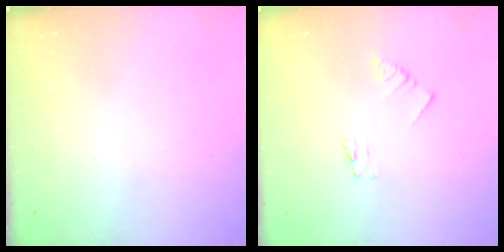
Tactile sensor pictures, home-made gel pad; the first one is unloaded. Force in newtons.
{"total": 0.6, "press": 0.6, "slide": 0.1}